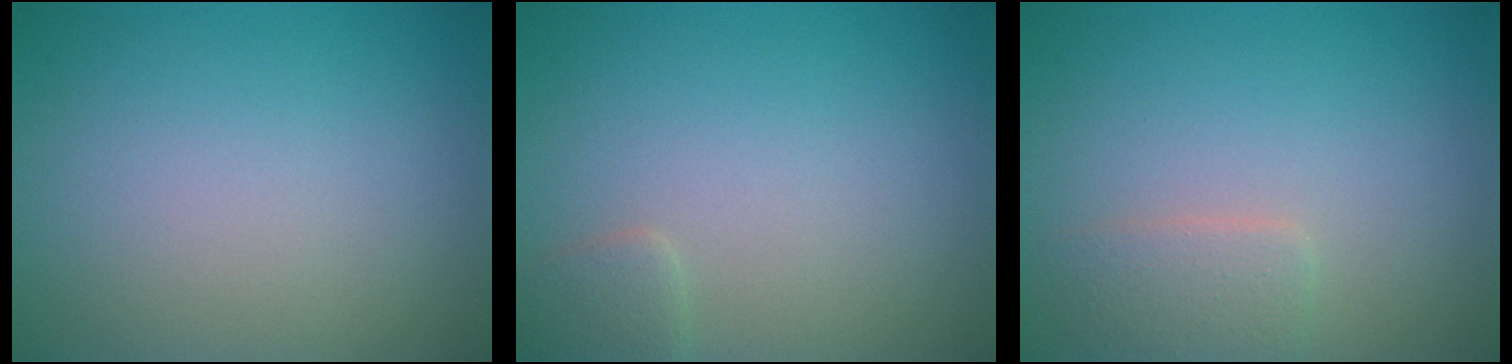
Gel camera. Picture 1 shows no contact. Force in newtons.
{"total": 1.4, "press": 1.4, "slide": 0.1}
{"total": 2.0, "press": 2.0, "slide": 0.1}